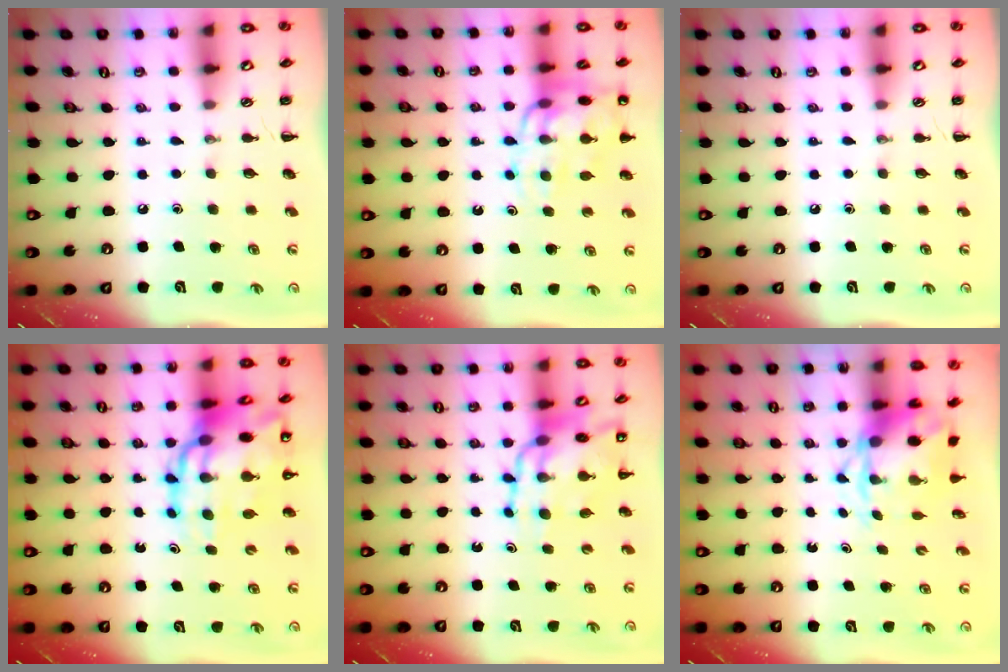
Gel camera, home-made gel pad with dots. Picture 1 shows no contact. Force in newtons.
{"total": 14.0, "press": 13.7, "slide": 2.7}
{"total": 0.0}
{"total": 18.8, "press": 18.2, "slide": 4.9}
{"total": 12.4, "press": 11.9, "slide": 3.5}
{"total": 5.4, "press": 5.4, "slide": 0.7}